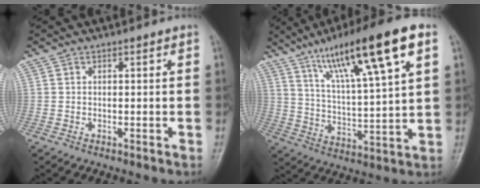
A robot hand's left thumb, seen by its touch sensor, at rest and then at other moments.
{"total": 19.6, "force": [10.2, 3.1, 16.4], "torque": [-0.263, -0.018, 0.177]}